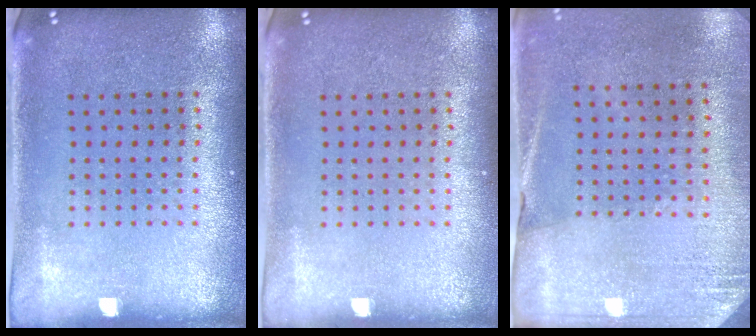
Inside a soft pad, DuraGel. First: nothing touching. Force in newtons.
{"total": 0.0}
{"total": 2.7, "press": 2.4, "slide": 1.2}